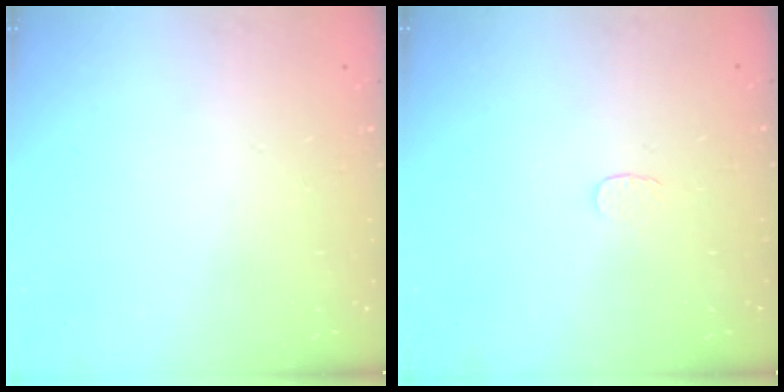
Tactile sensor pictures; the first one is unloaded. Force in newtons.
{"total": 2.6, "press": 2.6, "slide": 0.2}